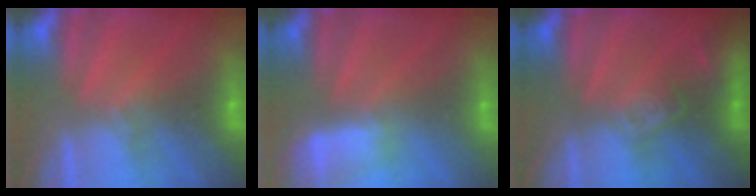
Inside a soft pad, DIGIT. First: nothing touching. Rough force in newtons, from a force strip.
{"total": 2.9}
{"total": 2.4}